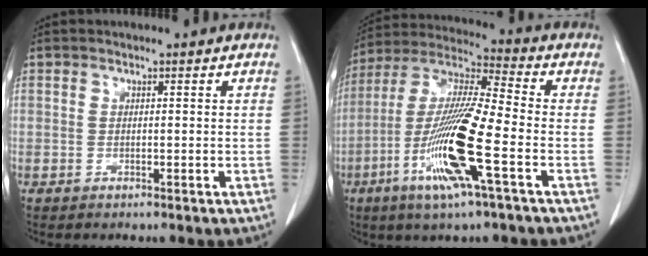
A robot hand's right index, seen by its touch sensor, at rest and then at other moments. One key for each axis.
{"total": 16.4, "fx": -5.5, "fy": 0.7, "fz": 15.4, "tx": -0.315, "ty": -0.018, "tz": -0.110}